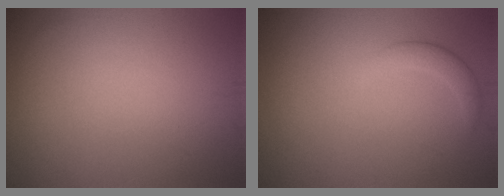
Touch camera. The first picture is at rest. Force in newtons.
{"total": 1.8, "press": 1.7, "slide": 0.2}